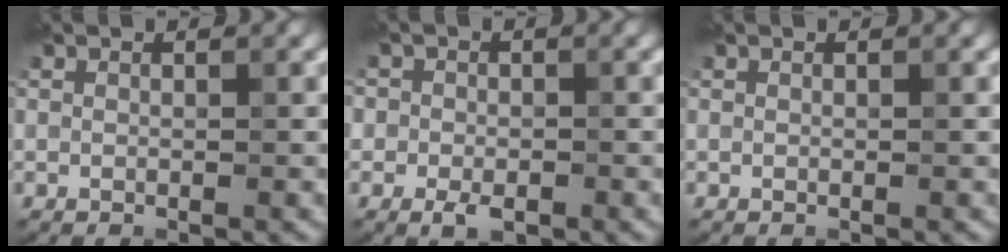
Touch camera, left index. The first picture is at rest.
{"total": 2.7, "force": [-1.0, 2.0, 1.5], "torque": [-0.020, -0.008, -0.023]}
{"total": 0.0}